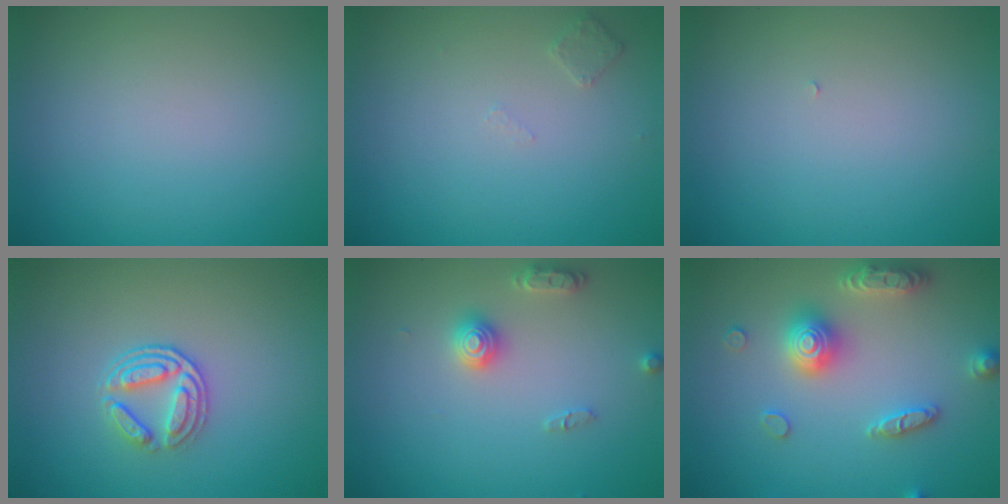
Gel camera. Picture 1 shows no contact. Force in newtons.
{"total": 1.0, "press": 1.0, "slide": 0.1}
{"total": 0.0}
{"total": 2.9, "press": 2.5, "slide": 1.6}
{"total": 2.5, "press": 2.5, "slide": 0.4}
{"total": 4.9, "press": 4.8, "slide": 0.8}